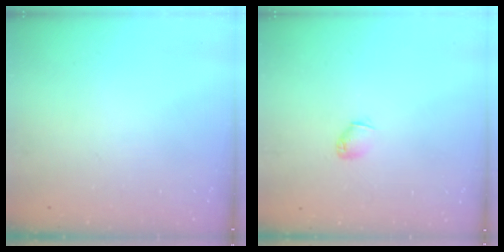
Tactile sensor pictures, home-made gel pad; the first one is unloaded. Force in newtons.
{"total": 3.3, "press": 3.2, "slide": 0.7}